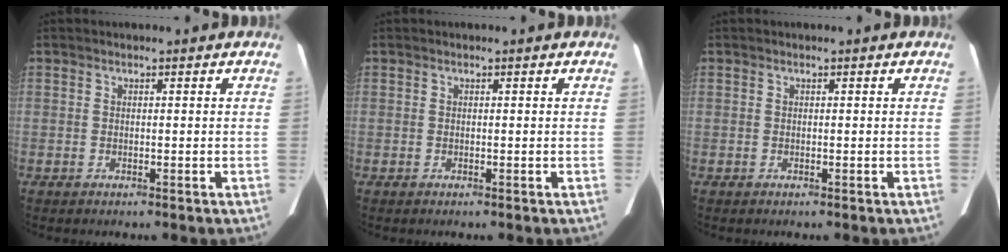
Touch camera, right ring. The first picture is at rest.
{"total": 0.0}
{"total": 0.0}